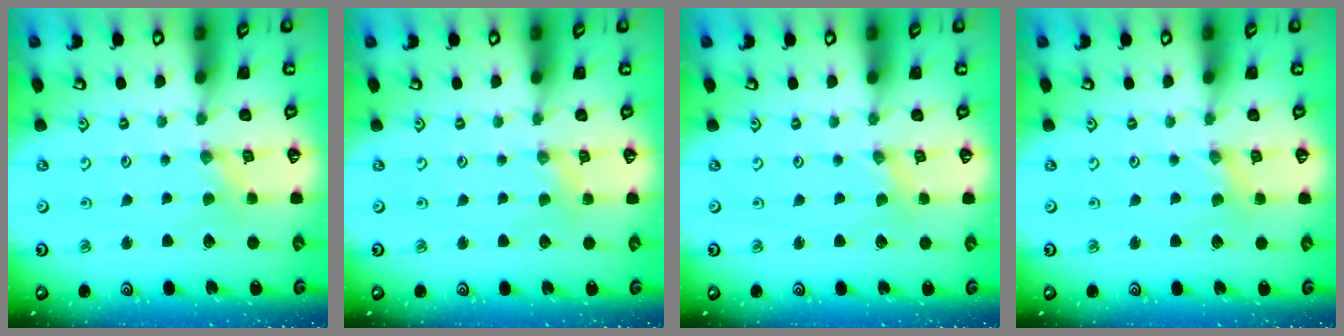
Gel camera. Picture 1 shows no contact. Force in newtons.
{"total": 2.8, "press": 2.7, "slide": 0.5}
{"total": 0.0}
{"total": 0.7, "press": 0.7, "slide": 0.1}